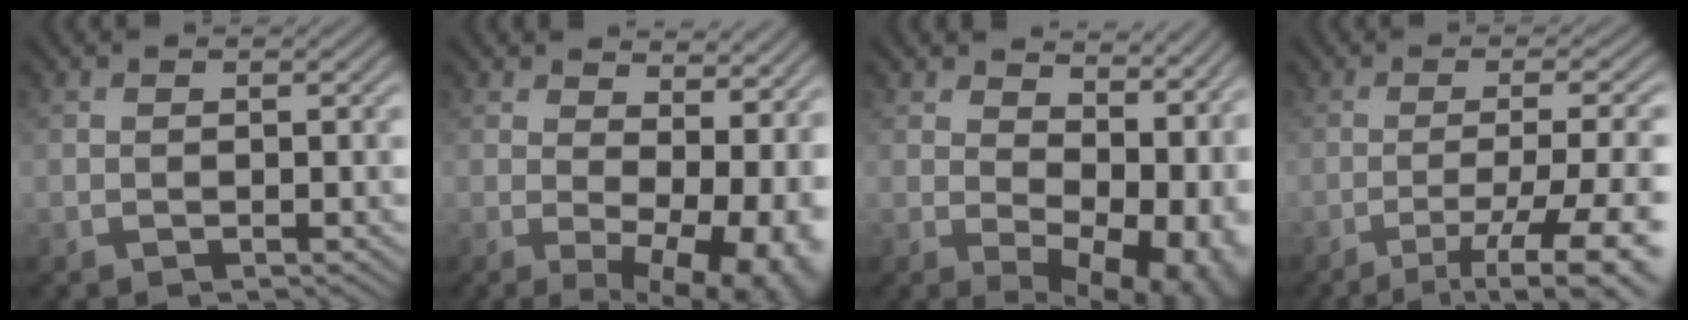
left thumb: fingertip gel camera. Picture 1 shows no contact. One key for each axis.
{"total": 12.5, "fx": 1.4, "fy": 6.5, "fz": 10.5, "tx": -0.115, "ty": -0.017, "tz": 0.060}
{"total": 14.6, "fx": 2.4, "fy": 9.4, "fz": 11.0, "tx": -0.101, "ty": -0.023, "tz": 0.090}
{"total": 10.6, "fx": -5.6, "fy": 2.1, "fz": 8.7, "tx": -0.140, "ty": 0.002, "tz": -0.073}